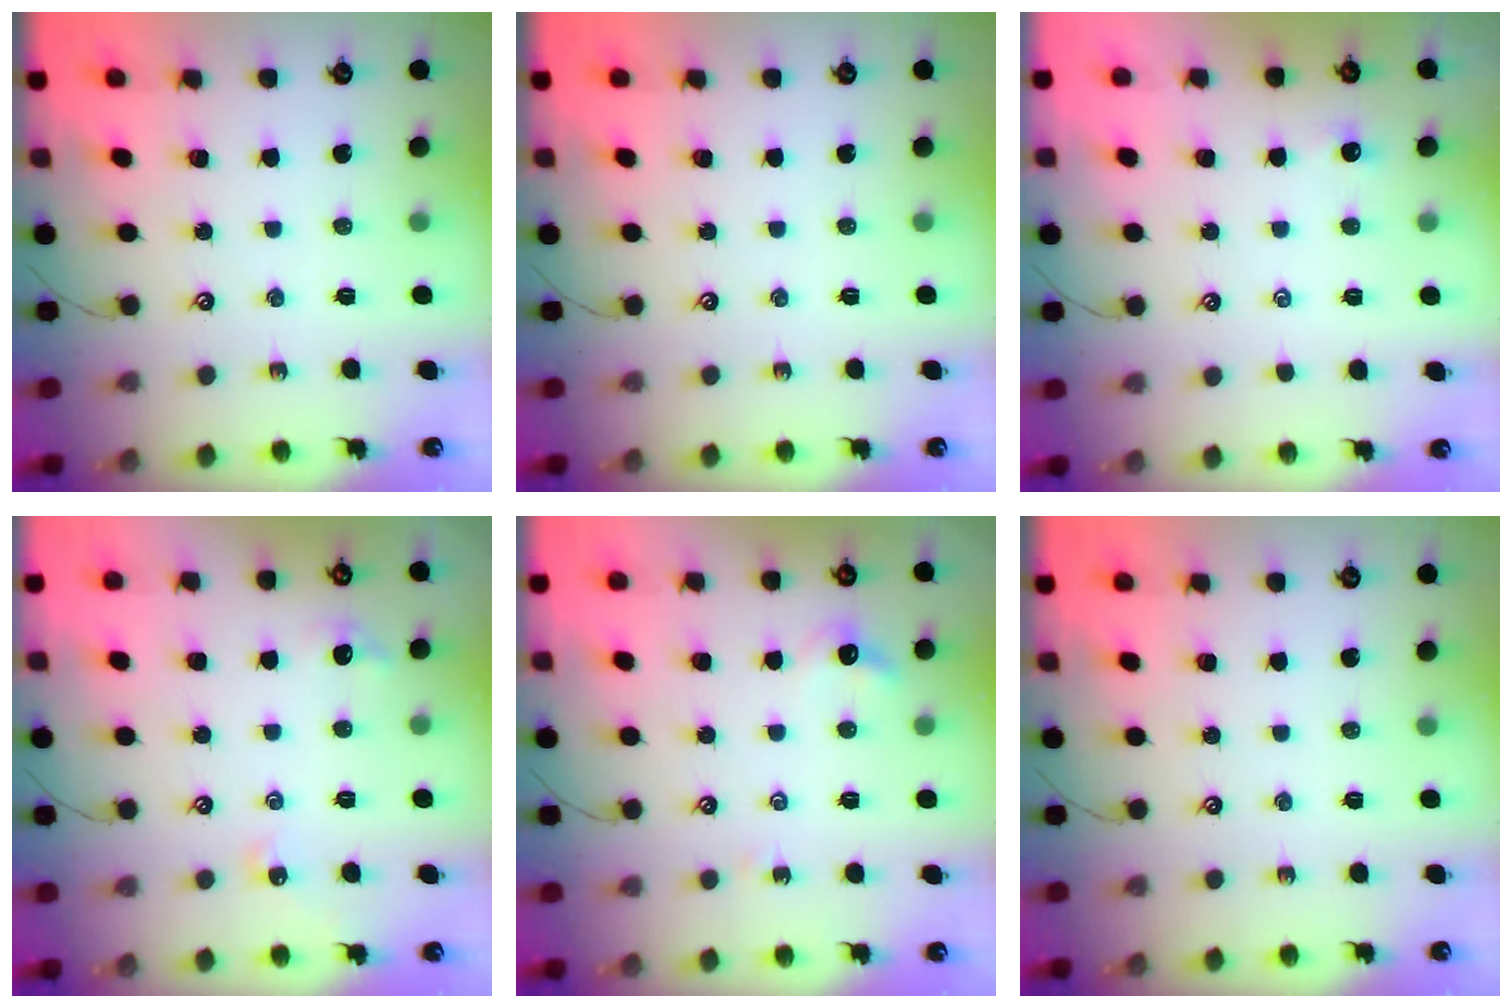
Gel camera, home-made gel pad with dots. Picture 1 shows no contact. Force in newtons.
{"total": 0.0}
{"total": 1.4, "press": 1.3, "slide": 0.3}
{"total": 2.7, "press": 2.6, "slide": 0.5}
{"total": 4.6, "press": 4.5, "slide": 0.6}
{"total": 0.0}